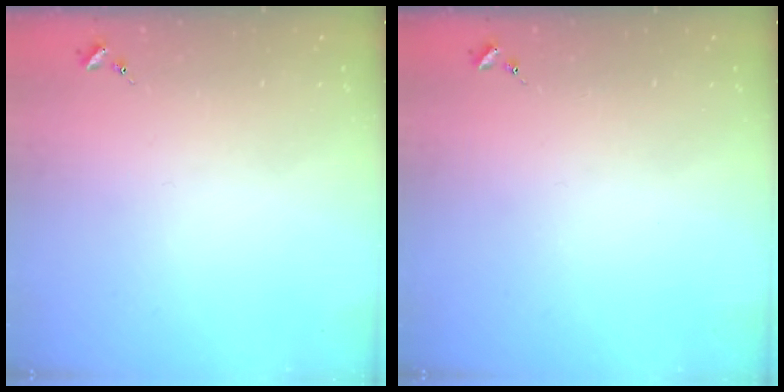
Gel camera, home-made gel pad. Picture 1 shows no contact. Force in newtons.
{"total": 0.0}